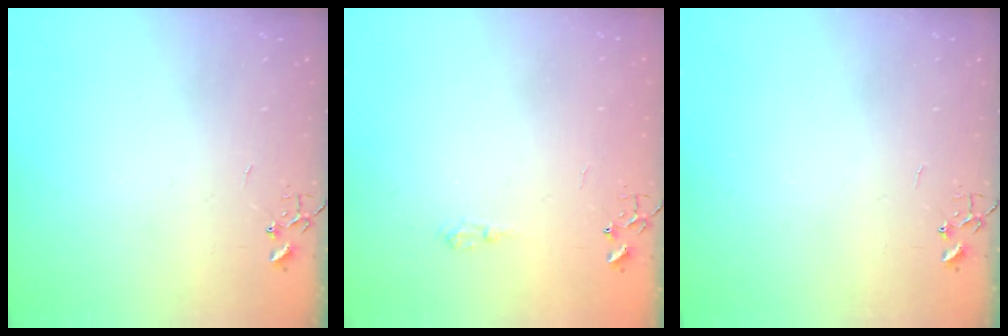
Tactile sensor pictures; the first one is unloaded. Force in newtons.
{"total": 5.8, "press": 5.8, "slide": 0.7}
{"total": 0.0}